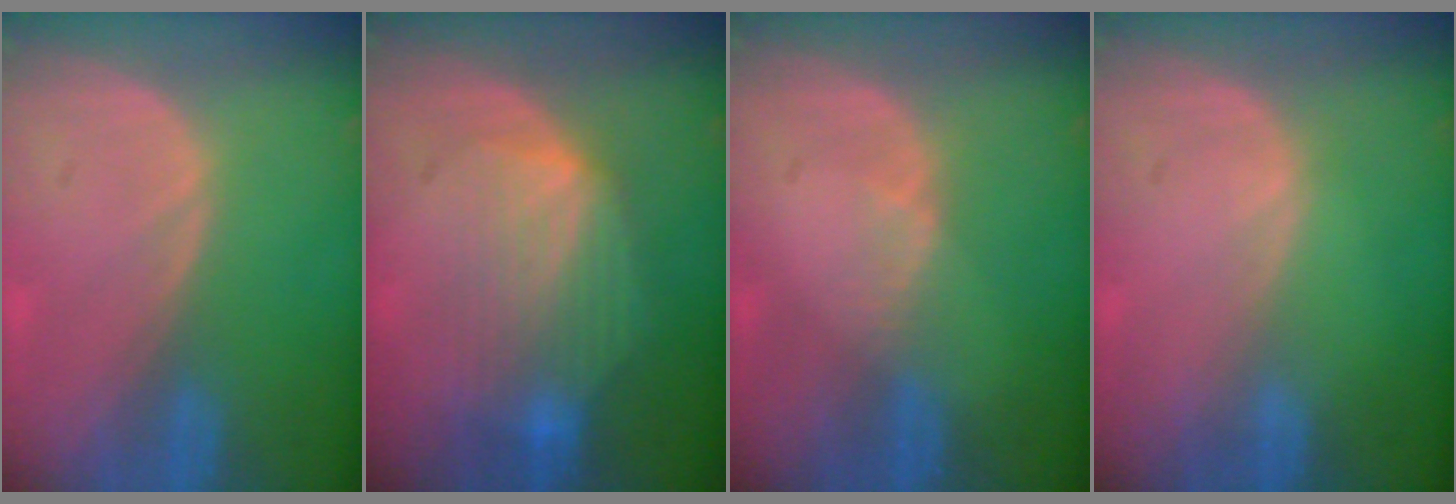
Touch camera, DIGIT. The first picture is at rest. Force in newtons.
{"total": 8.0, "press": 7.6, "slide": 2.5}
{"total": 1.1, "press": 1.1, "slide": 0.2}
{"total": 0.0}